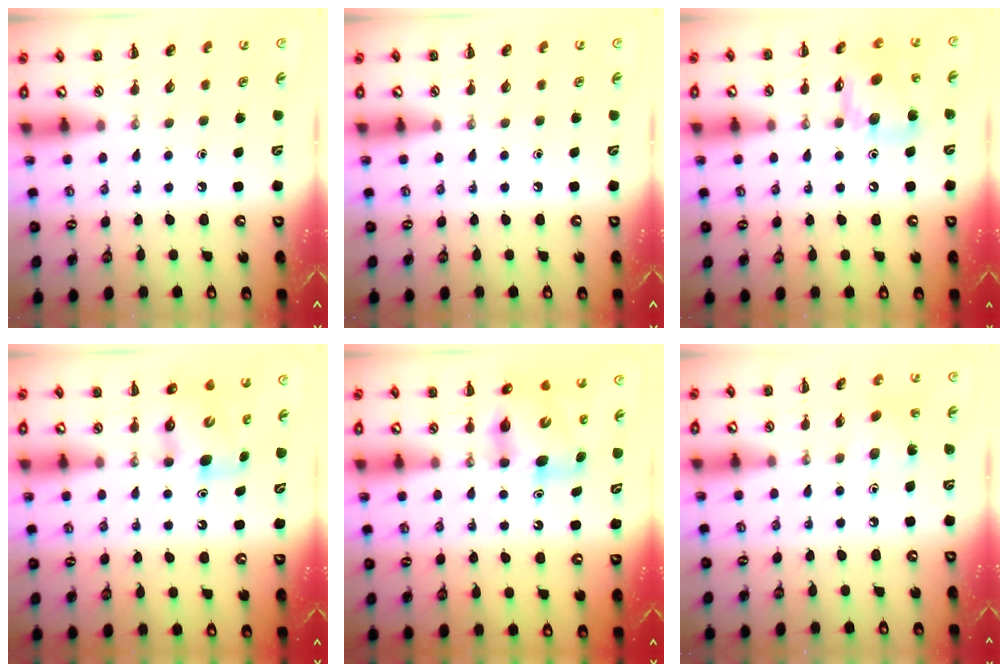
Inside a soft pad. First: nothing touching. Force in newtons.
{"total": 0.0}
{"total": 14.1, "press": 14.0, "slide": 1.8}
{"total": 7.5, "press": 7.4, "slide": 1.2}
{"total": 6.4, "press": 6.3, "slide": 0.9}
{"total": 3.6, "press": 3.4, "slide": 1.2}